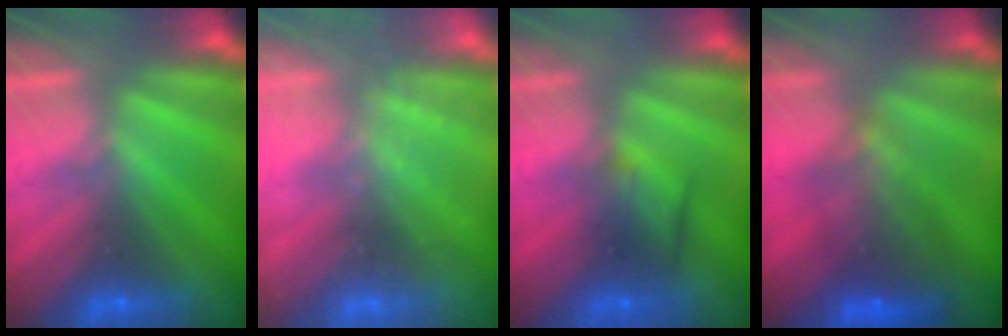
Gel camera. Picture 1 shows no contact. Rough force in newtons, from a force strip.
{"total": 2.4}
{"total": 2.4}
{"total": 6.9}